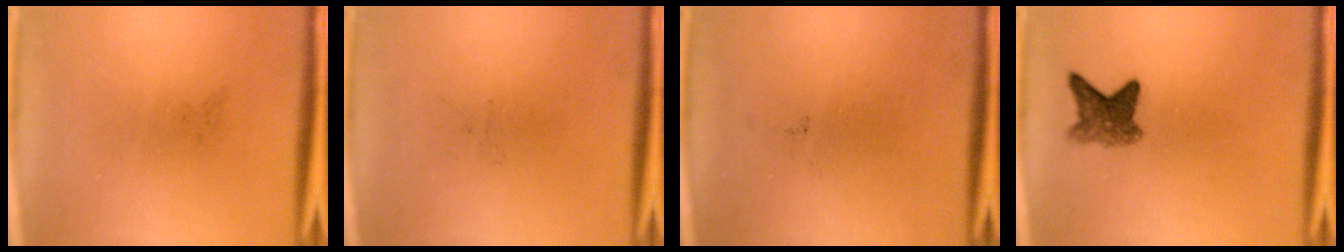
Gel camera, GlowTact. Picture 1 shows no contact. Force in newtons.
{"total": 0.0}
{"total": 0.0}
{"total": 4.1}